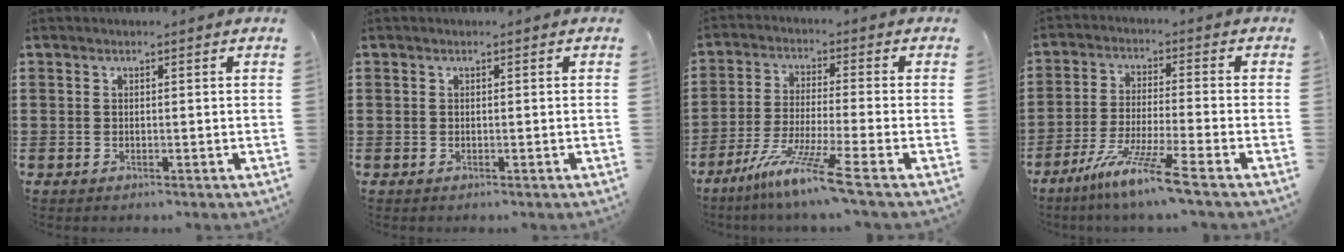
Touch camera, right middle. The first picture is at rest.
{"total": 0.0}
{"total": 8.8, "force": [-6.4, -0.6, 6.1], "torque": [-0.125, -0.017, -0.126]}
{"total": 8.7, "force": [-6.6, -0.5, 5.5], "torque": [-0.115, -0.017, -0.131]}